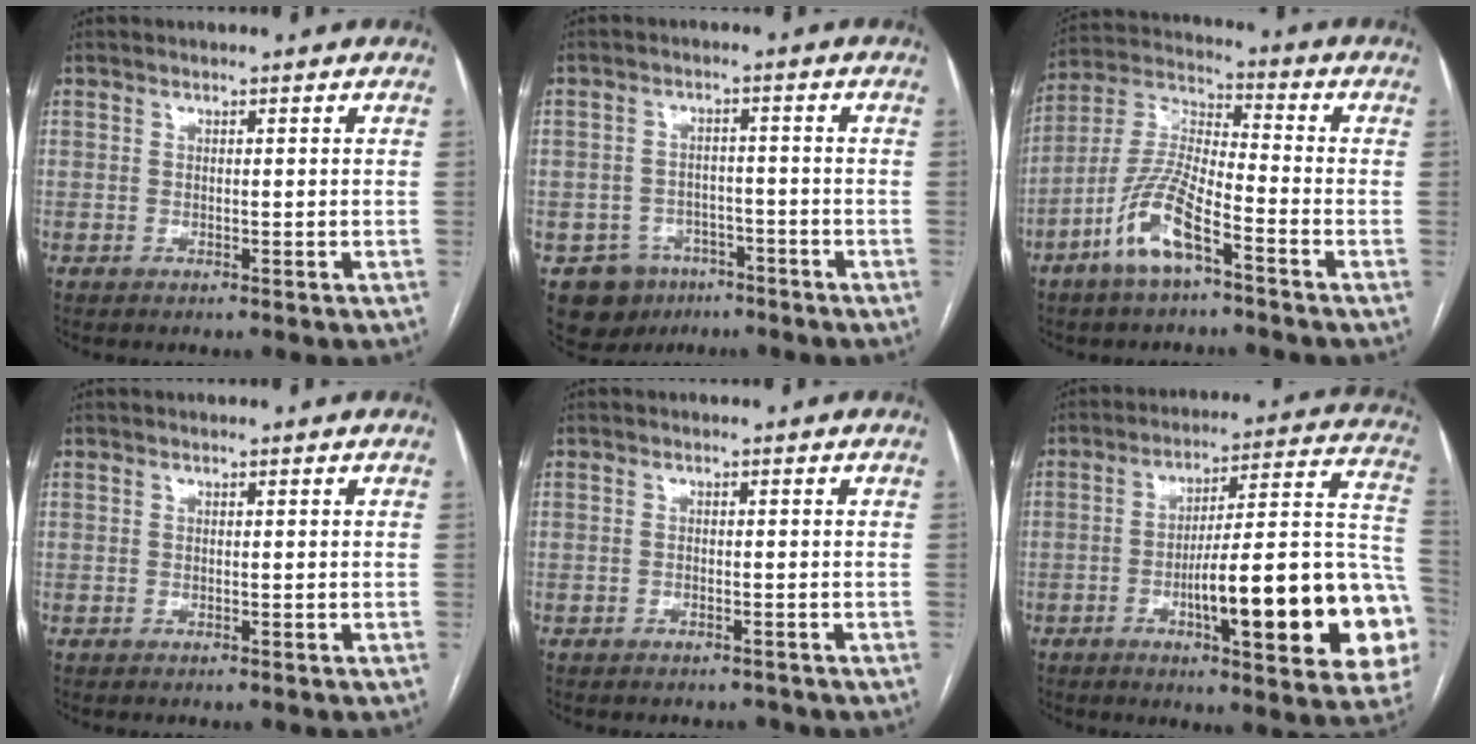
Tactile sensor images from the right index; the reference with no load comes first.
{"total": 7.4, "force": [-4.3, 5.9, 1.2], "torque": [-0.018, 0.011, -0.058]}
{"total": 11.1, "force": [-6.0, 2.5, 8.9], "torque": [-0.196, -0.001, -0.119]}
{"total": 0.0}
{"total": 1.8, "force": [-1.6, 0.8, 0.1], "torque": [0.000, 0.001, -0.020]}
{"total": 24.1, "force": [-6.8, 3.6, 22.8], "torque": [-0.229, 0.019, -0.086]}